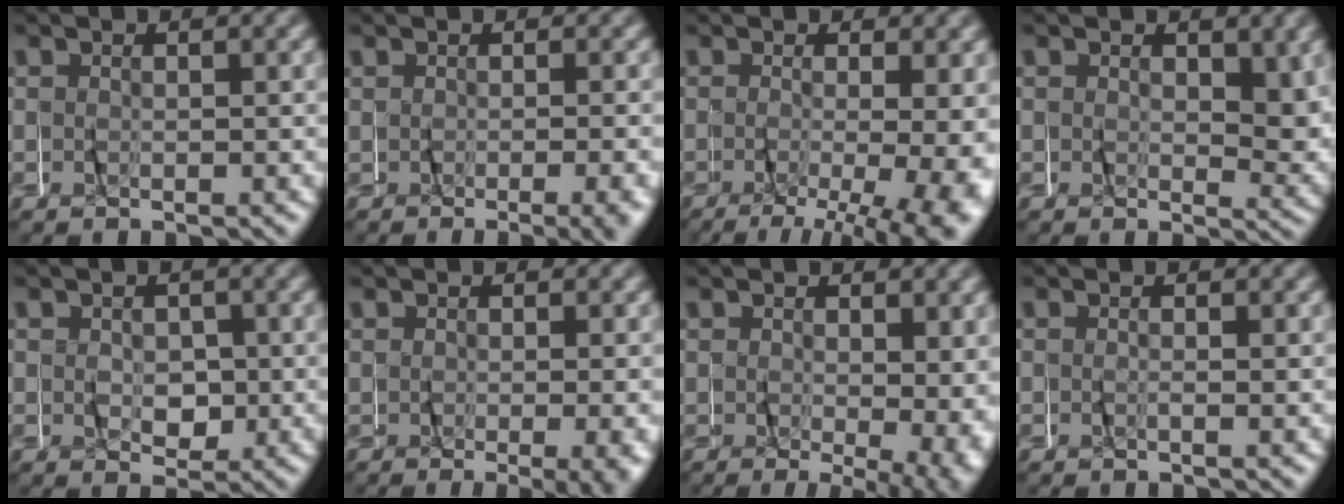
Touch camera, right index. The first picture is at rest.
{"total": 1.5, "force": [-0.7, -0.5, 1.2], "torque": [-0.016, -0.003, -0.011]}
{"total": 6.3, "force": [-2.3, 1.4, 5.6], "torque": [-0.071, -0.025, -0.026]}
{"total": 2.7, "force": [0.7, 1.3, 2.2], "torque": [-0.029, -0.010, 0.015]}
{"total": 1.8, "force": [-0.4, 1.5, 1.0], "torque": [-0.018, -0.006, -0.005]}
{"total": 2.5, "force": [-0.6, 0.1, 2.4], "torque": [-0.036, -0.009, -0.006]}
{"total": 4.9, "force": [-0.4, 1.6, 4.6], "torque": [-0.062, -0.013, 0.002]}
{"total": 0.5, "force": [-0.2, -0.5, 0.0], "torque": [-0.006, 0.000, -0.005]}